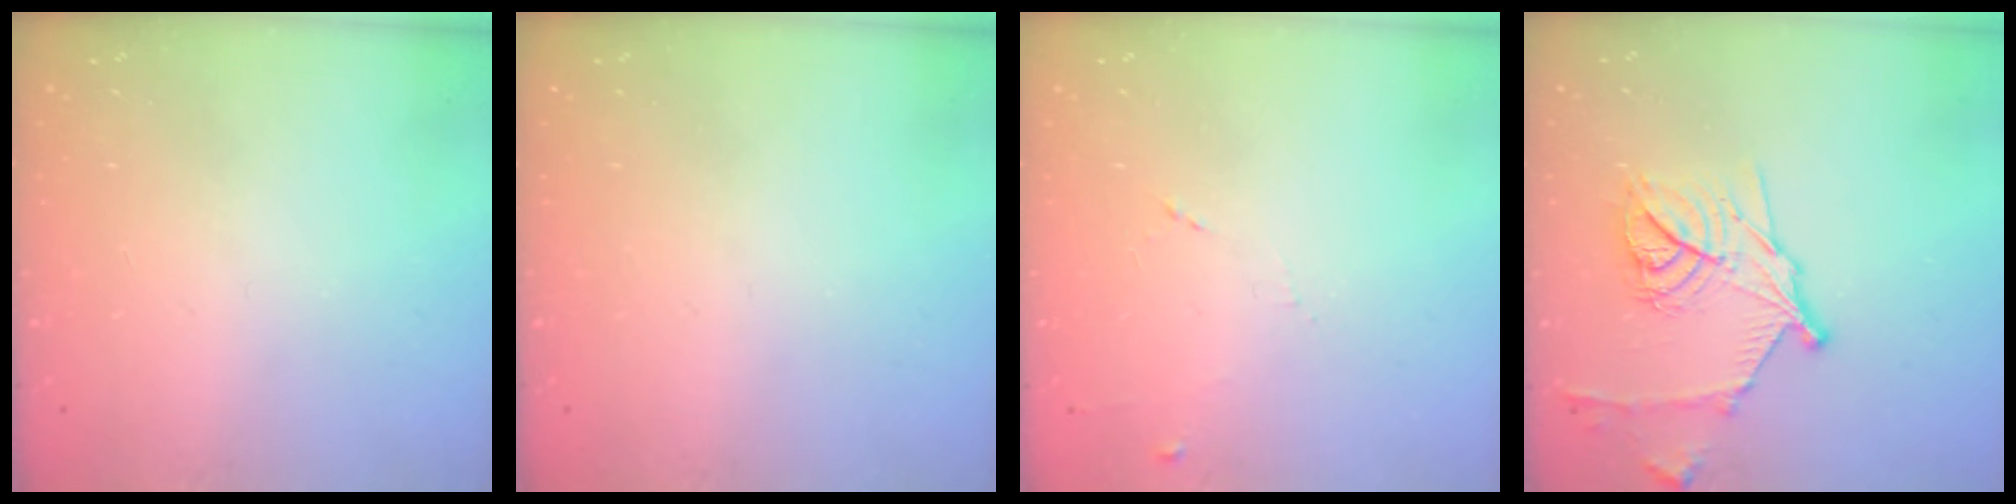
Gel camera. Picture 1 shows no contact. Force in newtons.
{"total": 0.0}
{"total": 5.4, "press": 5.3, "slide": 0.9}
{"total": 16.4, "press": 16.3, "slide": 1.0}